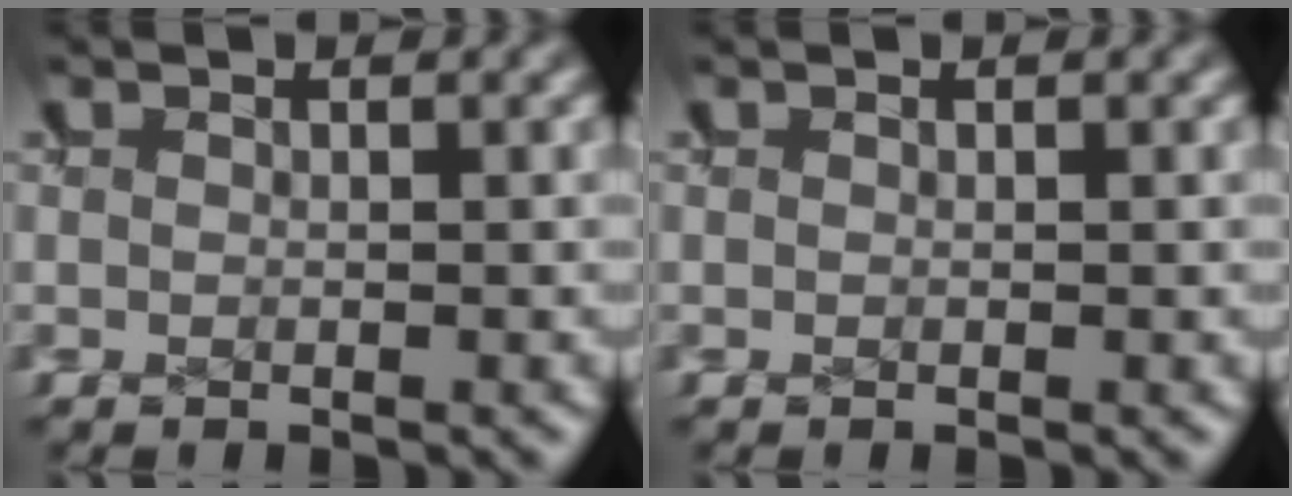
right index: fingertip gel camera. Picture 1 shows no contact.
{"total": 0.0}